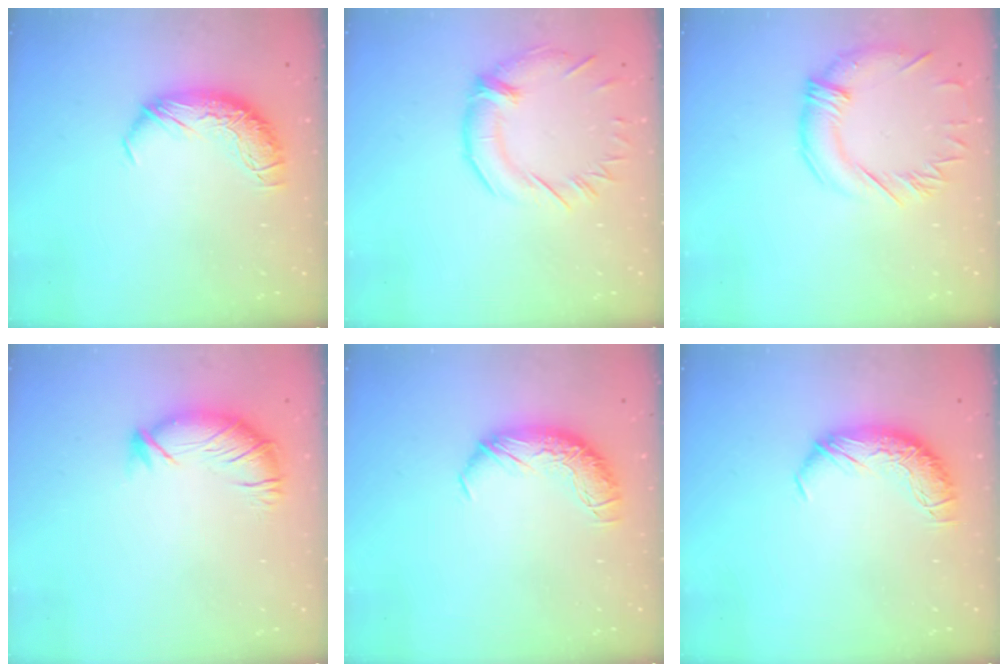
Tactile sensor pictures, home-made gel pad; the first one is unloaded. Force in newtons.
{"total": 0.8, "press": 0.4, "slide": 0.7}
{"total": 1.4, "press": 0.9, "slide": 1.1}
{"total": 2.9, "press": 2.0, "slide": 2.0}
{"total": 0.0}
{"total": 0.0}